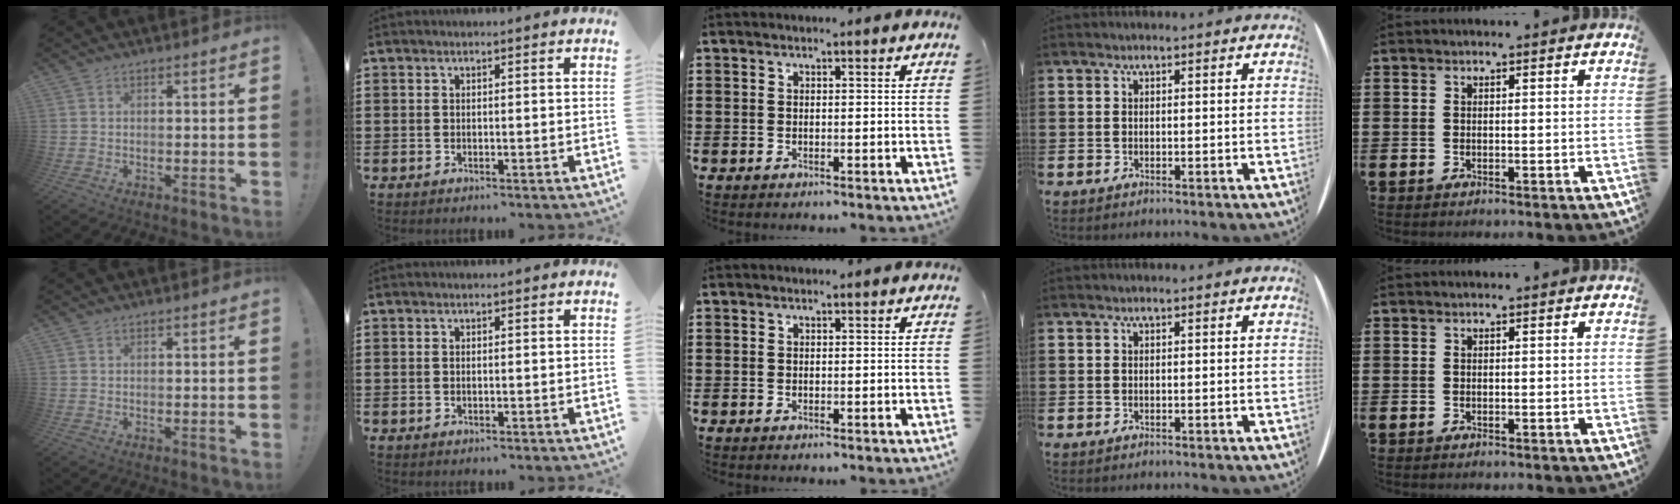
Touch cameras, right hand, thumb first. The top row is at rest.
{}